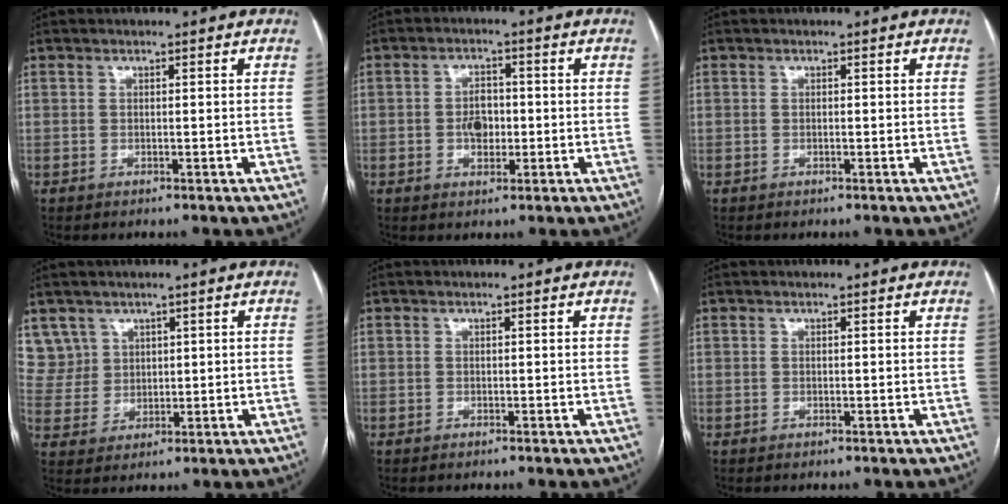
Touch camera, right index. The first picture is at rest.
{"total": 4.1, "force": [-0.5, 2.7, 3.0], "torque": [-0.049, 0.009, -0.006]}
{"total": 0.0}
{"total": 6.2, "force": [3.6, 5.0, -0.2], "torque": [0.009, 0.015, 0.082]}
{"total": 0.0}
{"total": 0.0}